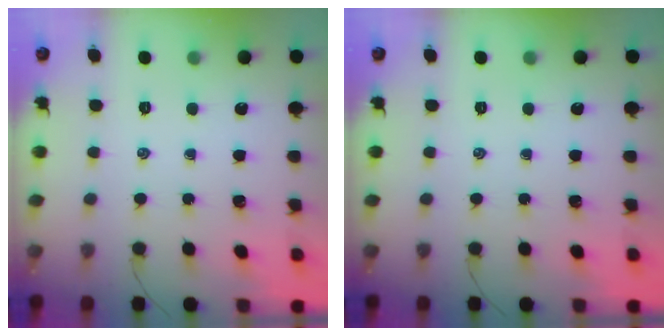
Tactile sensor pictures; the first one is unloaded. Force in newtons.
{"total": 0.0}